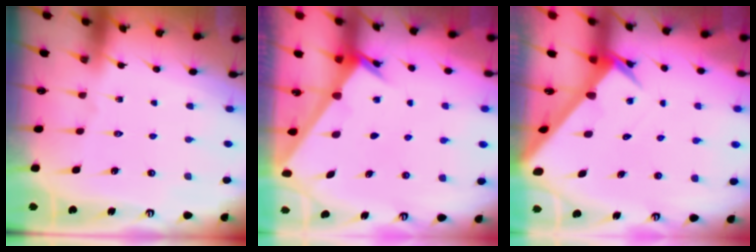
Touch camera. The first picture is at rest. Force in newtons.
{"total": 2.3, "press": 2.3, "slide": 0.3}
{"total": 3.2, "press": 3.2, "slide": 0.2}